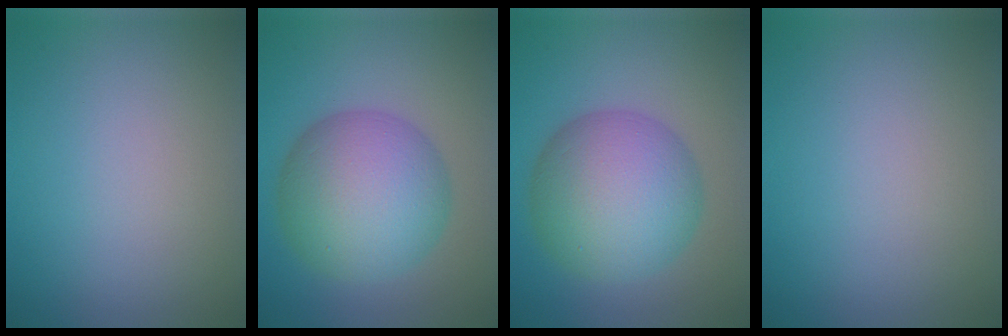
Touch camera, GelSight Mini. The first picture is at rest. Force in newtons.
{"total": 9.8, "press": 9.8, "slide": 0.1}
{"total": 9.8, "press": 9.8, "slide": 0.1}
{"total": 0.0}